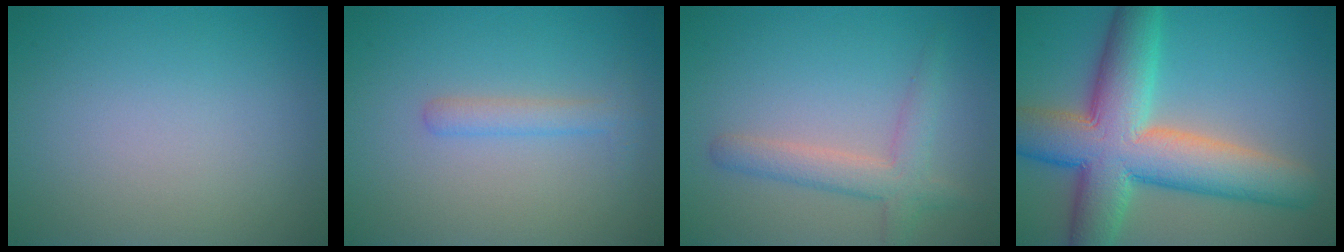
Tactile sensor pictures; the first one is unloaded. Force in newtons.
{"total": 1.7, "press": 1.7, "slide": 0.1}
{"total": 3.3, "press": 3.3, "slide": 0.1}
{"total": 11.8, "press": 11.8, "slide": 0.9}